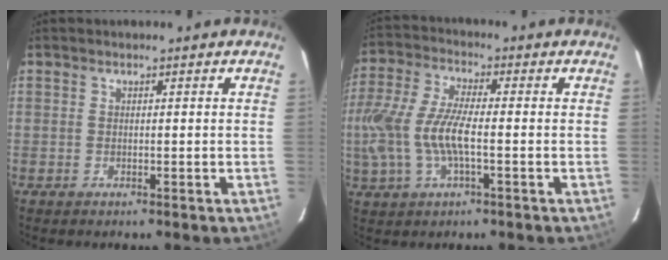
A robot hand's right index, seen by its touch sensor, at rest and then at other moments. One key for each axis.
{"total": 13.0, "fx": -2.1, "fy": 4.5, "fz": 12.0, "tx": -0.258, "ty": 0.001, "tz": -0.039}